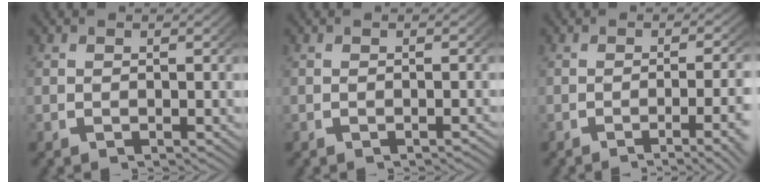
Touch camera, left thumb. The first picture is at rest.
{"total": 0.6, "force": [-0.6, -0.1, 0.2], "torque": [-0.006, 0.003, -0.008]}
{"total": 5.2, "force": [-3.2, 1.4, 3.9], "torque": [-0.055, -0.002, -0.047]}